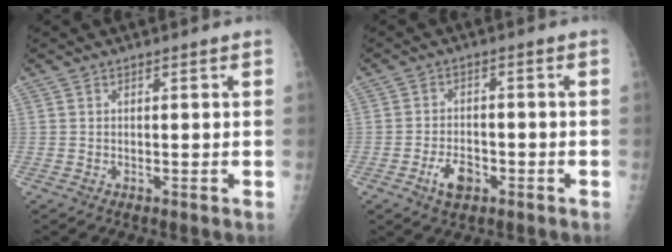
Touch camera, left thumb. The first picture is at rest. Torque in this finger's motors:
{"motor_torque": [0.07, 0.09, 0.37, 0.20, 0.03]}